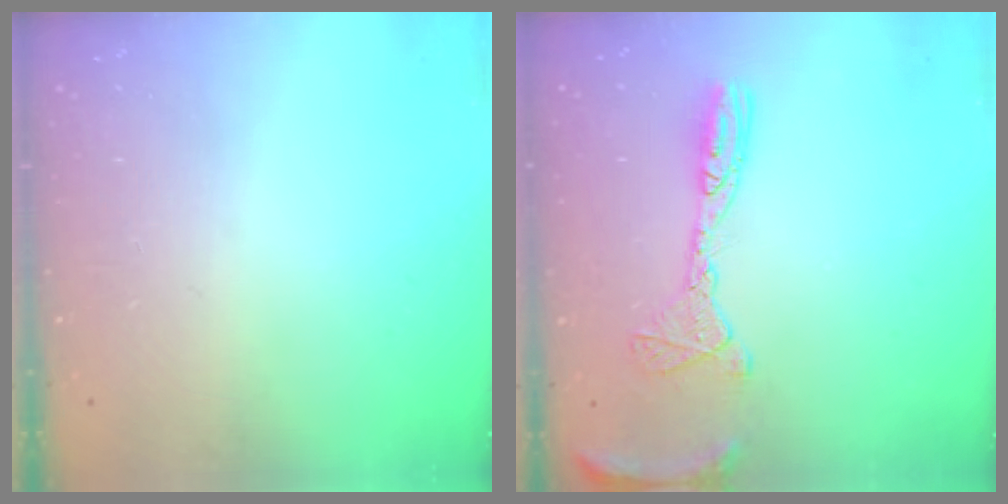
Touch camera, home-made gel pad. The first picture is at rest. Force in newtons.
{"total": 12.9, "press": 12.8, "slide": 1.2}